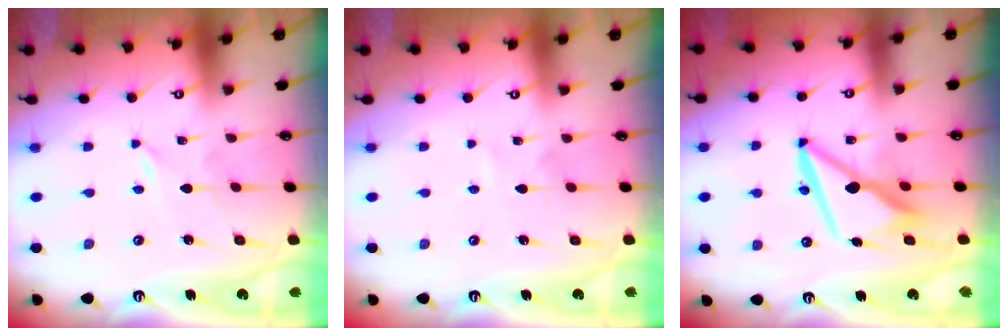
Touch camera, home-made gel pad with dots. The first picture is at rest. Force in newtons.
{"total": 2.2, "press": 2.2, "slide": 0.2}
{"total": 9.9, "press": 9.8, "slide": 1.0}